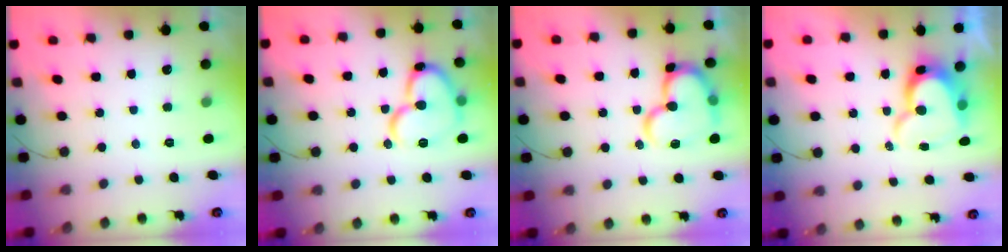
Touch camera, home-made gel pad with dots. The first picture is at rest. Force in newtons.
{"total": 16.4, "press": 16.3, "slide": 2.1}
{"total": 17.6, "press": 17.5, "slide": 2.1}
{"total": 13.2, "press": 13.1, "slide": 1.1}